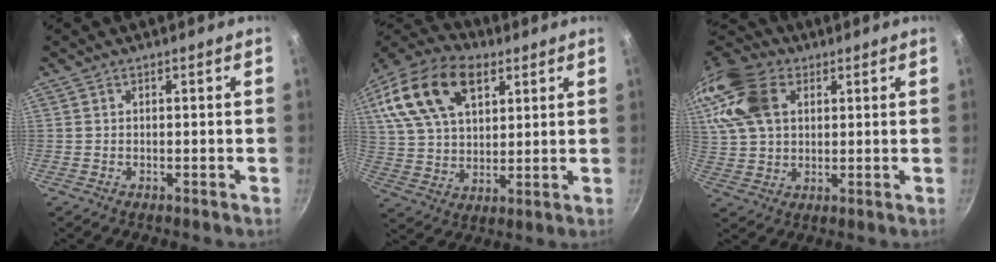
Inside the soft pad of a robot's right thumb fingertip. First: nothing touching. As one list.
[{"total": 19.7, "force": [8.3, 11.8, 13.5], "torque": [-0.236, -0.001, 0.145]}, {"total": 18.8, "force": [6.8, 13.1, 11.7], "torque": [-0.260, 0.015, 0.121]}]